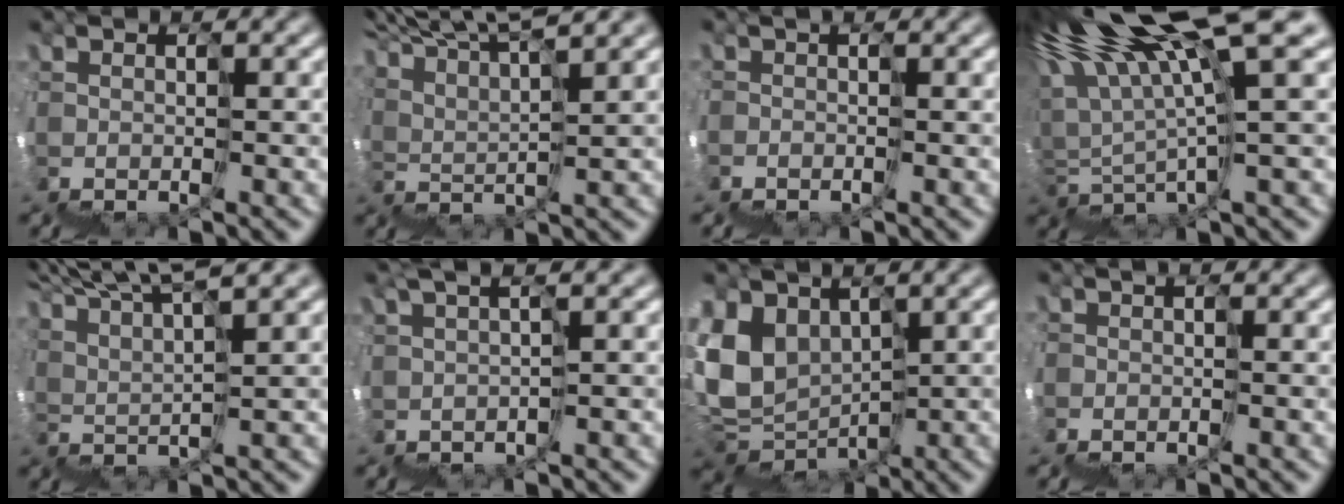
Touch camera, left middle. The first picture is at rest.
{"total": 9.0, "force": [8.2, 0.6, 3.6], "torque": [-0.087, 0.039, 0.132]}
{"total": 2.2, "force": [-1.2, 1.0, 1.5], "torque": [-0.022, -0.016, -0.023]}
{"total": 9.5, "force": [4.0, 0.8, 8.6], "torque": [-0.158, 0.017, 0.080]}
{"total": 8.1, "force": [7.4, 0.4, 3.2], "torque": [-0.074, 0.030, 0.121]}
{"total": 2.0, "force": [1.9, -0.2, 0.6], "torque": [-0.029, 0.013, 0.028]}
{"total": 5.9, "force": [0.9, 5.3, 2.6], "torque": [-0.047, 0.005, 0.028]}
{"total": 1.6, "force": [-0.7, 0.8, 1.1], "torque": [-0.019, -0.013, -0.015]}